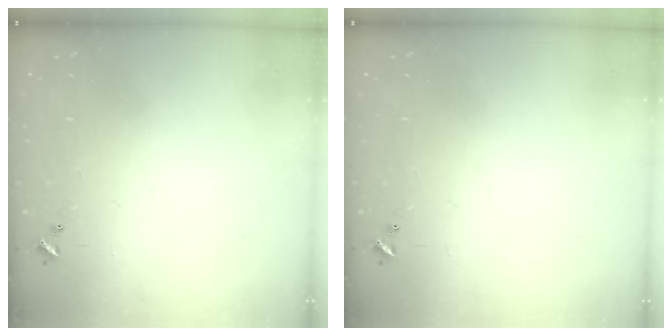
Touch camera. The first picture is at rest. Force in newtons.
{"total": 0.0}